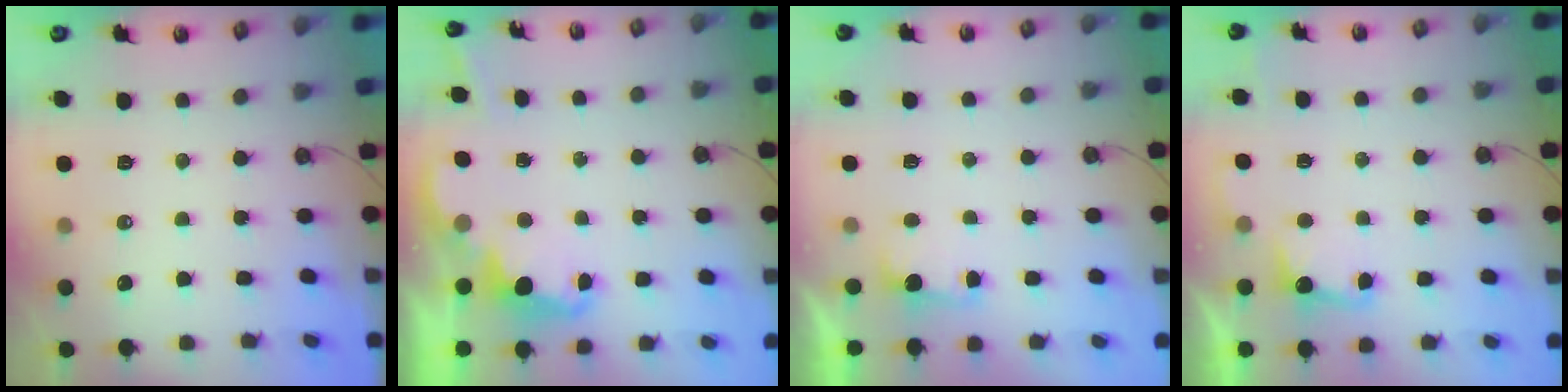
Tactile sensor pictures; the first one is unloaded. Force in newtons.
{"total": 2.3, "press": 2.2, "slide": 0.5}
{"total": 2.3, "press": 2.1, "slide": 1.0}
{"total": 2.9, "press": 2.7, "slide": 1.0}